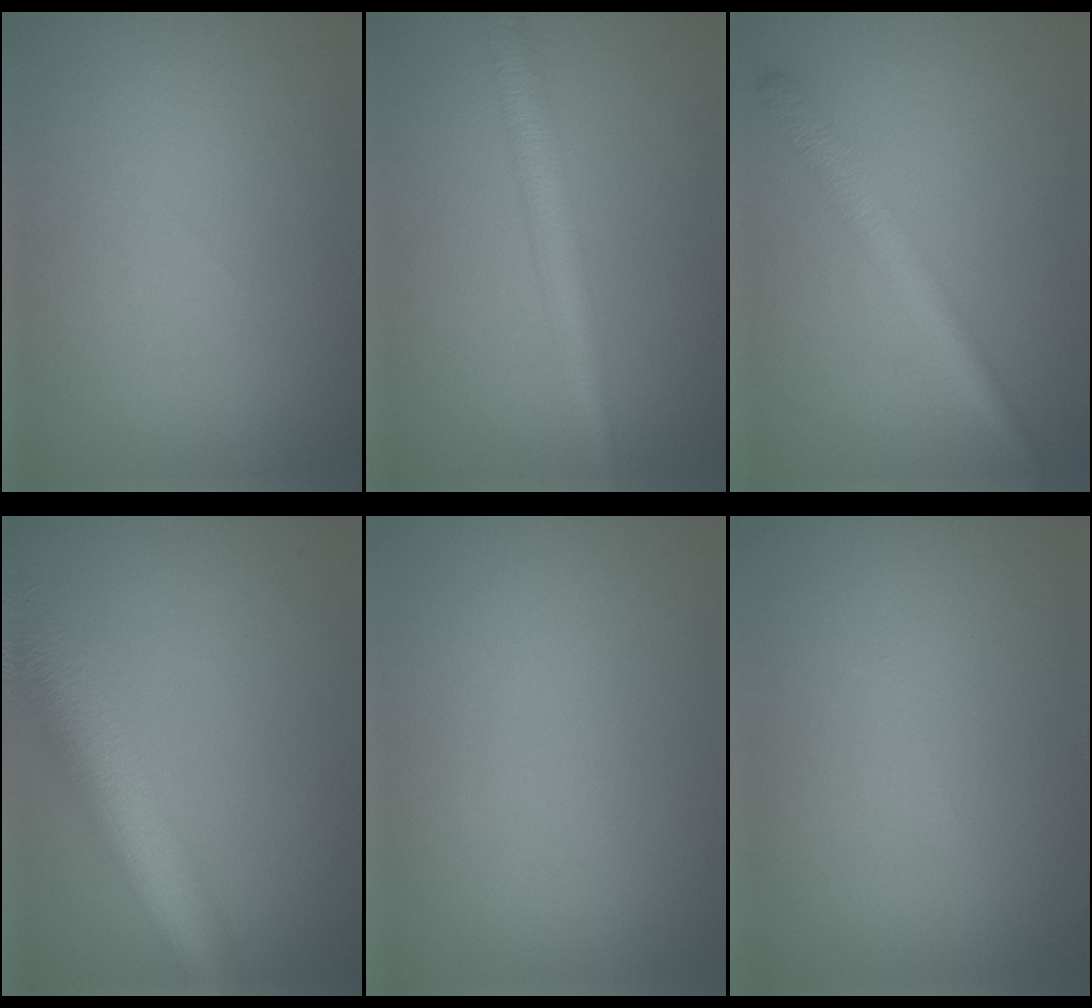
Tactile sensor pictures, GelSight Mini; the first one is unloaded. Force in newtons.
{"total": 3.7, "press": 3.7, "slide": 0.0}
{"total": 3.0, "press": 3.0, "slide": 0.1}
{"total": 9.3, "press": 9.3, "slide": 0.3}
{"total": 0.0}
{"total": 0.0}